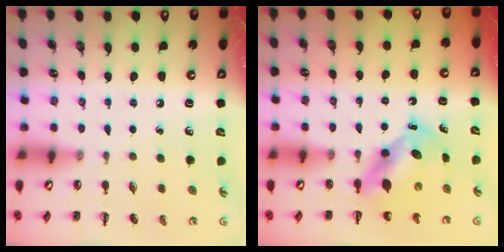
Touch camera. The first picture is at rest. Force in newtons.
{"total": 5.6, "press": 5.5, "slide": 1.2}